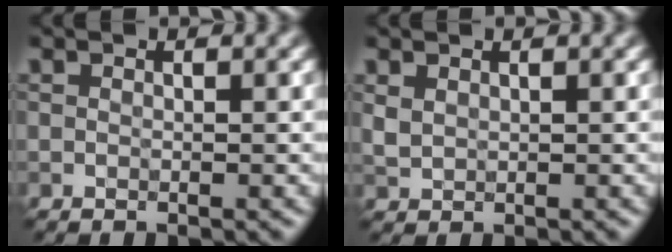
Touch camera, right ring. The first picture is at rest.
{"total": 1.1, "force": [0.7, 0.7, 0.4], "torque": [-0.014, 0.002, 0.017]}